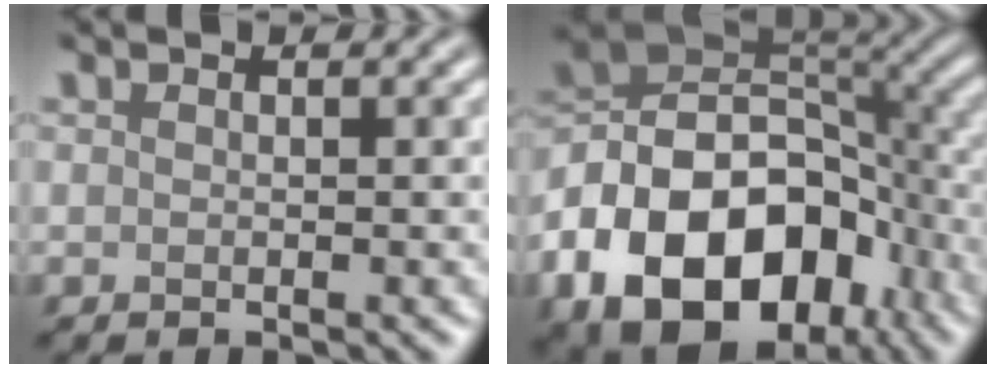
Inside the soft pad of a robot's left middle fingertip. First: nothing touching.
{"total": 15.8, "force": [-6.7, 10.7, 9.5], "torque": [-0.179, -0.009, -0.117]}